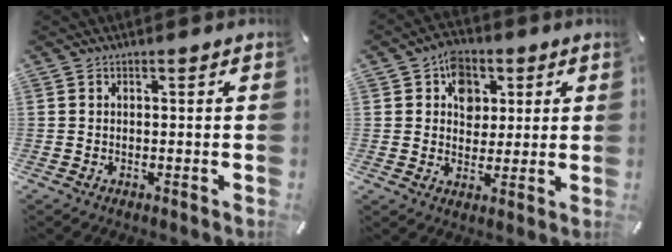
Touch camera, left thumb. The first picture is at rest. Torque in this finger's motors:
{"motor_torque": [0.96, 0.95, 0.50, -0.55, 0.21]}